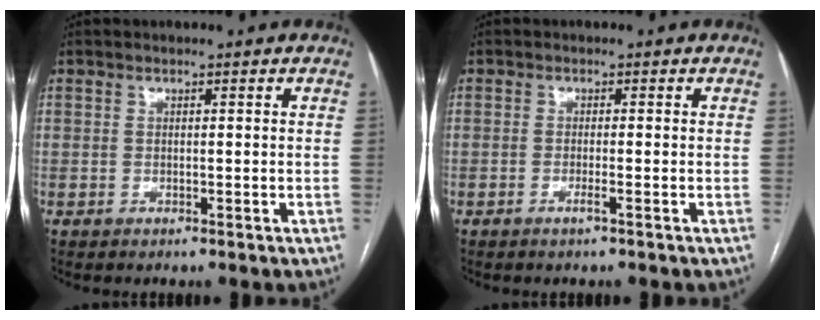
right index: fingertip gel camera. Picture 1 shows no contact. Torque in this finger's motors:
{"motor_torque": [-0.09, -0.02, -0.06, 0.00]}